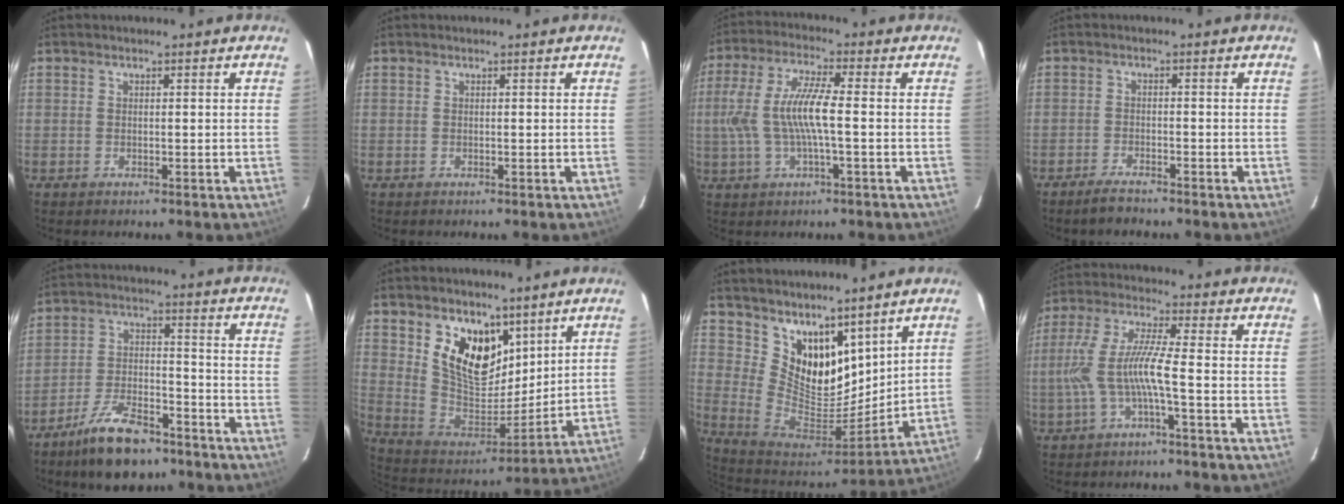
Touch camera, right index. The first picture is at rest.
{"total": 0.0}
{"total": 10.6, "force": [-0.8, 1.9, 10.4], "torque": [-0.212, 0.003, -0.011]}
{"total": 3.4, "force": [-3.0, 0.7, 1.3], "torque": [-0.045, -0.003, -0.058]}
{"total": 12.7, "force": [-9.6, 4.9, 6.7], "torque": [-0.137, 0.003, -0.163]}
{"total": 15.2, "force": [8.6, 9.1, 8.6], "torque": [-0.169, -0.014, 0.168]}
{"total": 15.3, "force": [10.8, 8.5, 6.7], "torque": [-0.142, -0.004, 0.217]}
{"total": 8.7, "force": [-2.6, 0.0, 8.4], "torque": [-0.185, 0.002, -0.043]}